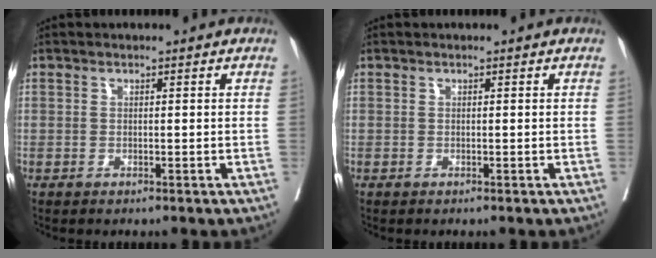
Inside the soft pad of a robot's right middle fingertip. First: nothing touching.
{"total": 0.0}